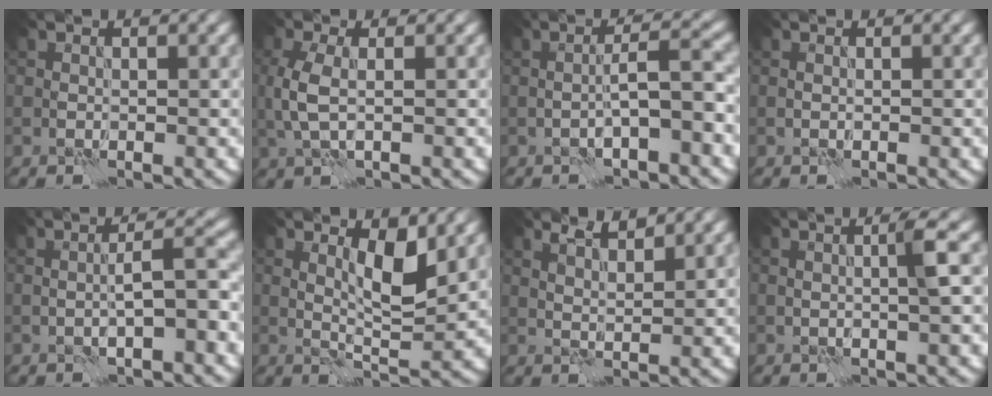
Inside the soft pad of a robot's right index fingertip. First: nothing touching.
{"total": 3.1, "force": [0.2, 1.4, 2.7], "torque": [-0.067, 0.002, 0.004]}
{"total": 3.1, "force": [-1.1, 0.2, 2.9], "torque": [-0.048, 0.015, -0.024]}
{"total": 0.0}
{"total": 3.2, "force": [-0.8, 0.3, 3.1], "torque": [-0.051, 0.012, -0.015]}
{"total": 3.7, "force": [1.6, 0.9, 3.2], "torque": [-0.058, -0.007, 0.029]}
{"total": 2.6, "force": [2.1, 0.4, 1.4], "torque": [-0.018, 0.001, 0.036]}
{"total": 1.8, "force": [0.2, -0.1, 1.7], "torque": [-0.032, 0.001, 0.004]}